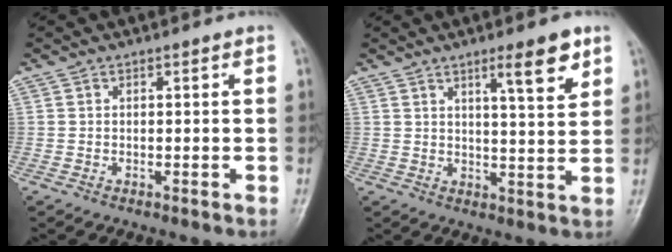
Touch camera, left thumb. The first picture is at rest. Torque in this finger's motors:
{"motor_torque": [0.15, 0.21, -0.21, -0.17, 0.13]}